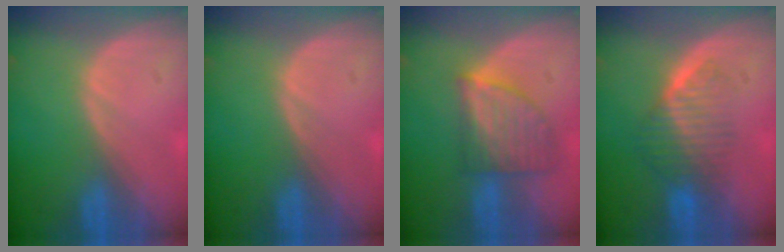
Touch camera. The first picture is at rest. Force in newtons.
{"total": 0.0}
{"total": 7.2, "press": 6.6, "slide": 2.8}
{"total": 6.4, "press": 5.8, "slide": 2.7}